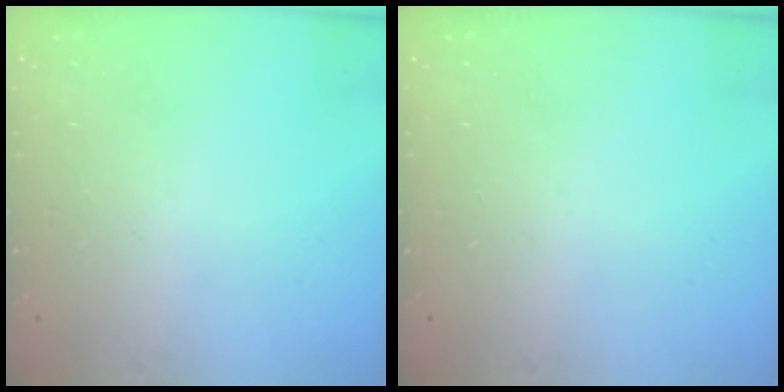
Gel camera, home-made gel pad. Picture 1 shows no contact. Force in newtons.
{"total": 0.0}